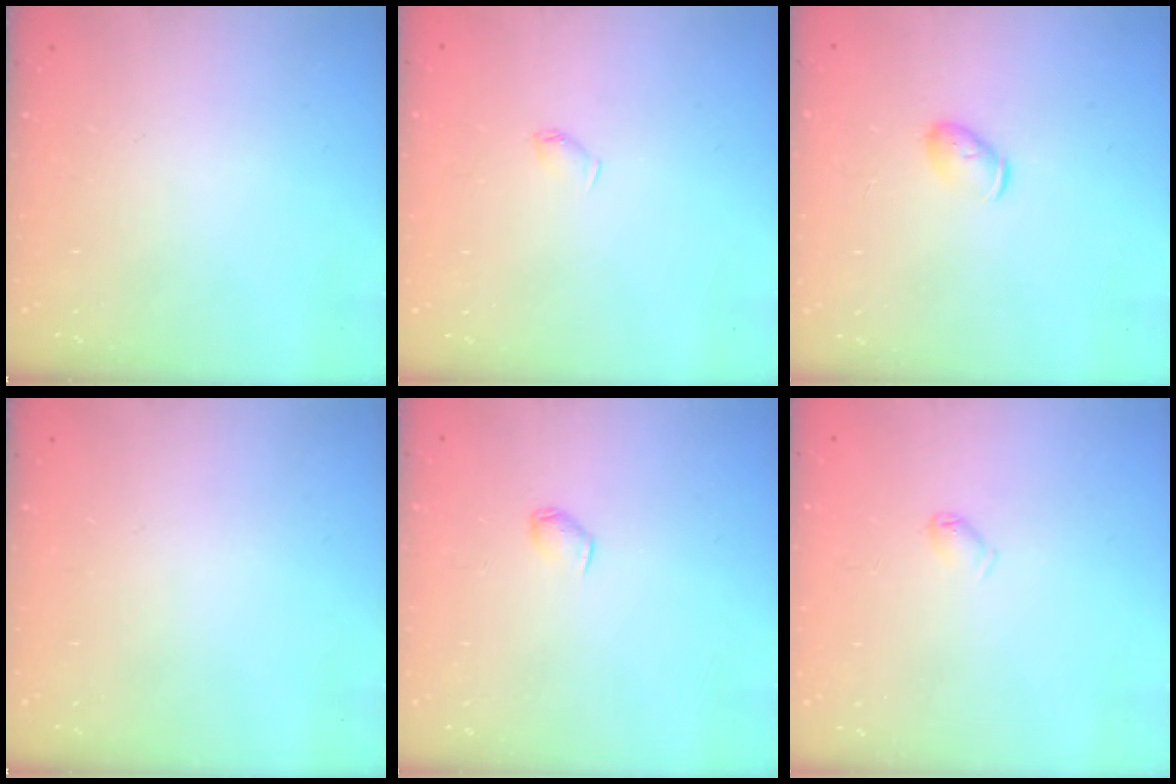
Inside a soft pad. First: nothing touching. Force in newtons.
{"total": 3.8, "press": 3.7, "slide": 0.8}
{"total": 4.7, "press": 4.6, "slide": 0.7}
{"total": 0.0}
{"total": 2.8, "press": 2.7, "slide": 0.6}
{"total": 3.5, "press": 3.5, "slide": 0.5}